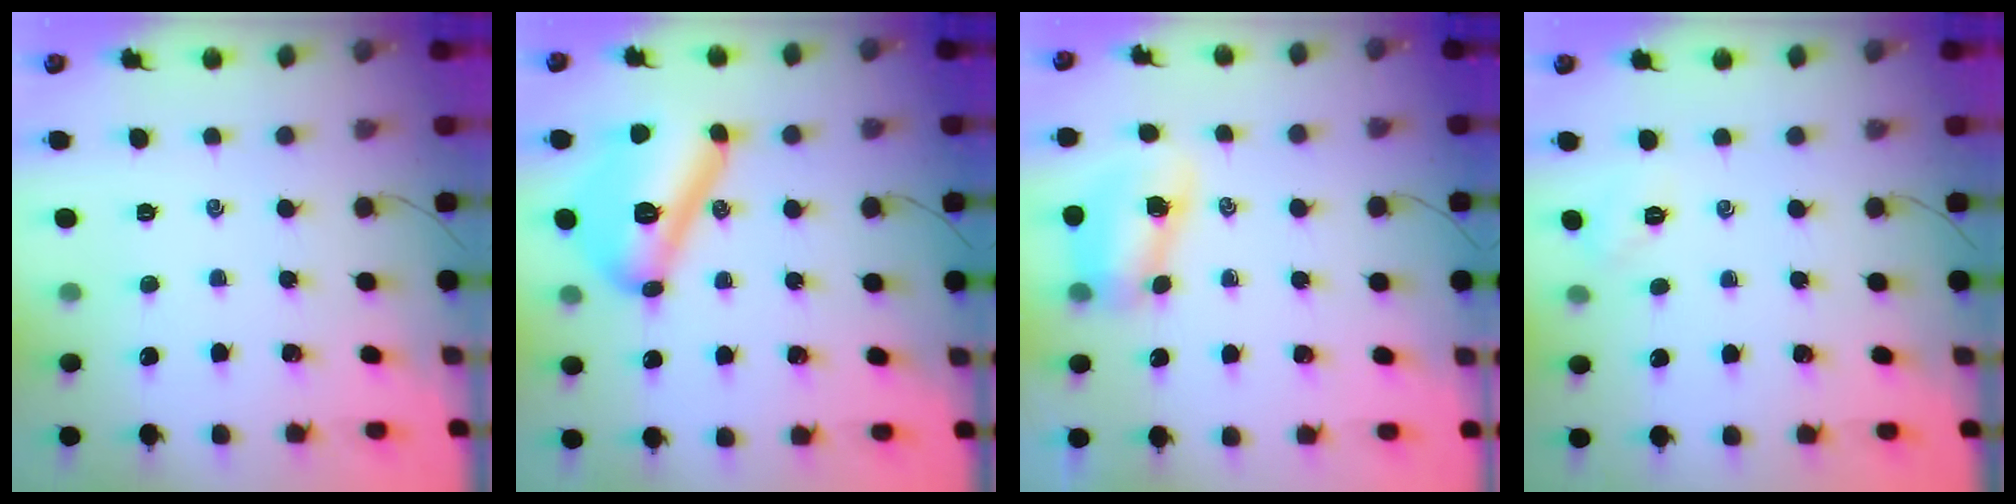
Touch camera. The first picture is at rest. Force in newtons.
{"total": 17.3, "press": 17.2, "slide": 1.1}
{"total": 8.4, "press": 8.3, "slide": 1.1}
{"total": 2.0, "press": 1.9, "slide": 0.6}